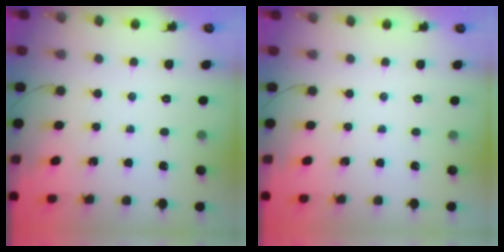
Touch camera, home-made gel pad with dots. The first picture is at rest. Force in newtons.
{"total": 2.5, "press": 2.5, "slide": 0.5}